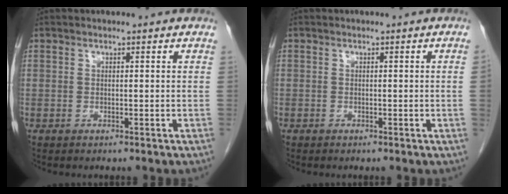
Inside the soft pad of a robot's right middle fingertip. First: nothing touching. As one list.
[{"total": 0.5, "force": [-0.1, -0.2, 0.5], "torque": [0.001, 0.003, -0.002]}]